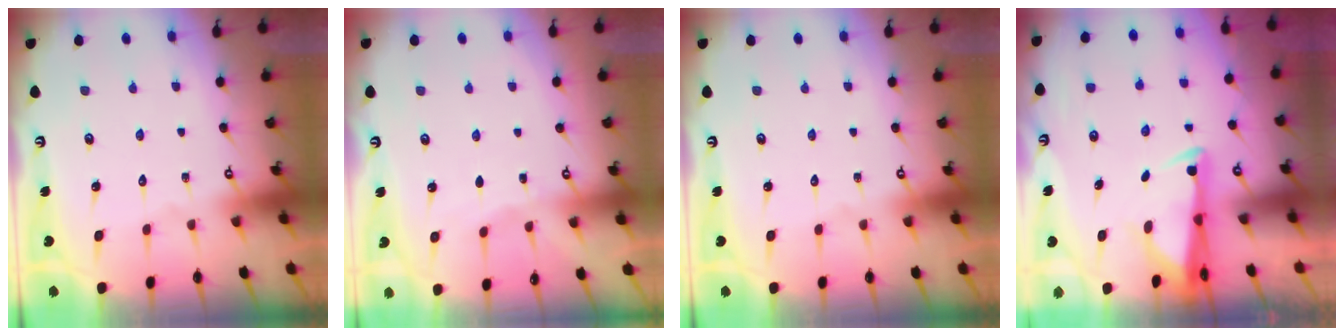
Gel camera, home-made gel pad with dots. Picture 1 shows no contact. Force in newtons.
{"total": 1.8, "press": 1.8, "slide": 0.3}
{"total": 0.0}
{"total": 2.8, "press": 2.7, "slide": 1.0}